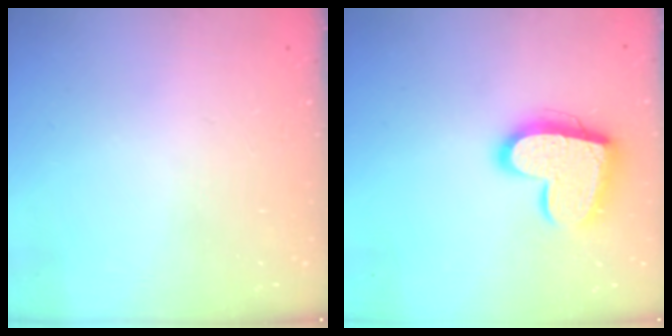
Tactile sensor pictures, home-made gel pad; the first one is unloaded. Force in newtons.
{"total": 15.9, "press": 15.9, "slide": 0.9}